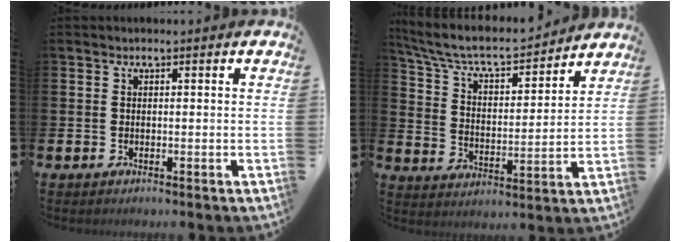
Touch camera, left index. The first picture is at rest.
{"total": 7.4, "force": [6.6, 2.0, 2.6], "torque": [-0.088, -0.048, 0.112]}